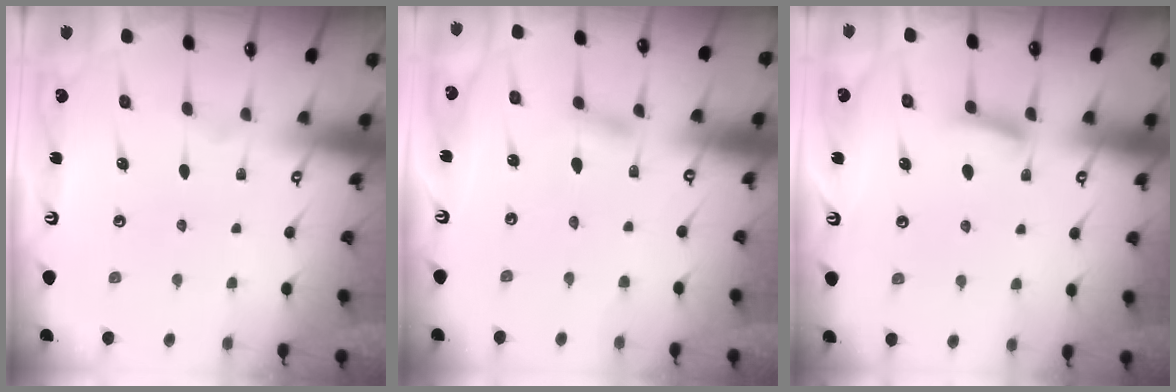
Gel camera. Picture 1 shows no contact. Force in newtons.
{"total": 3.1, "press": 3.1, "slide": 0.4}
{"total": 5.5, "press": 5.4, "slide": 0.7}